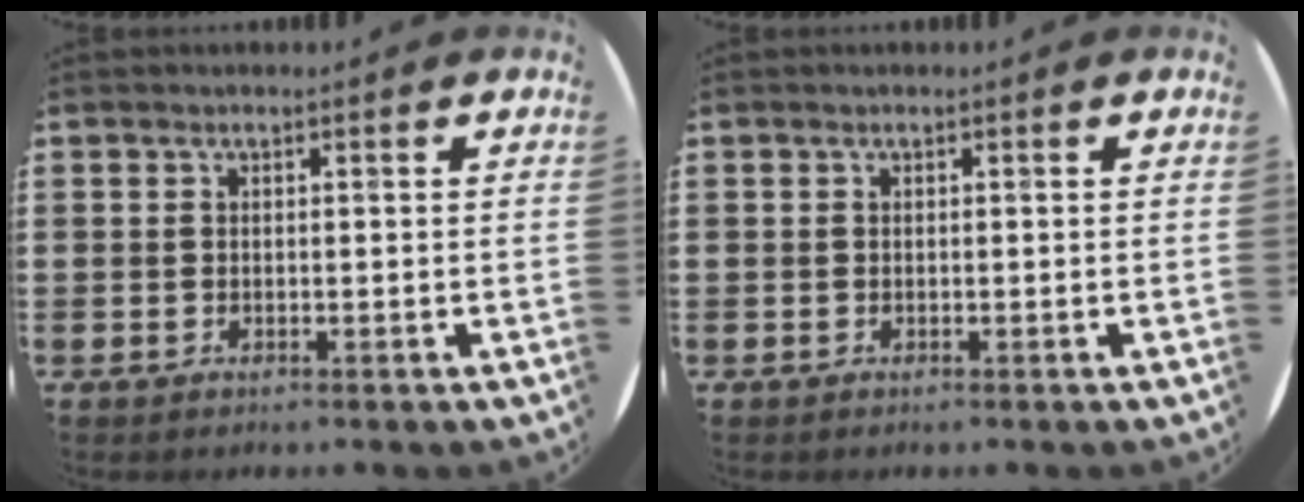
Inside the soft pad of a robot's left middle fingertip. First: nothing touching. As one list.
[{"total": 0.0}]